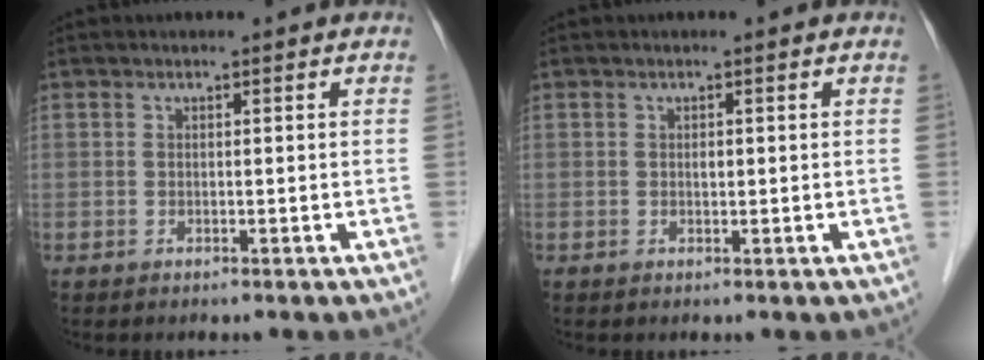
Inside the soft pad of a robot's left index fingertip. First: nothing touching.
{"total": 0.6, "force": [0.1, 0.4, 0.5], "torque": [-0.009, 0.000, 0.002]}